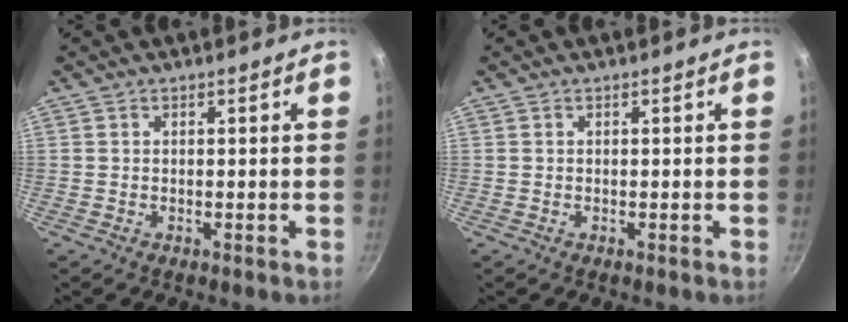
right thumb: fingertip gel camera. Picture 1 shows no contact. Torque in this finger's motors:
{"motor_torque": [0.00, 0.00, 0.00, 0.00, 0.03]}